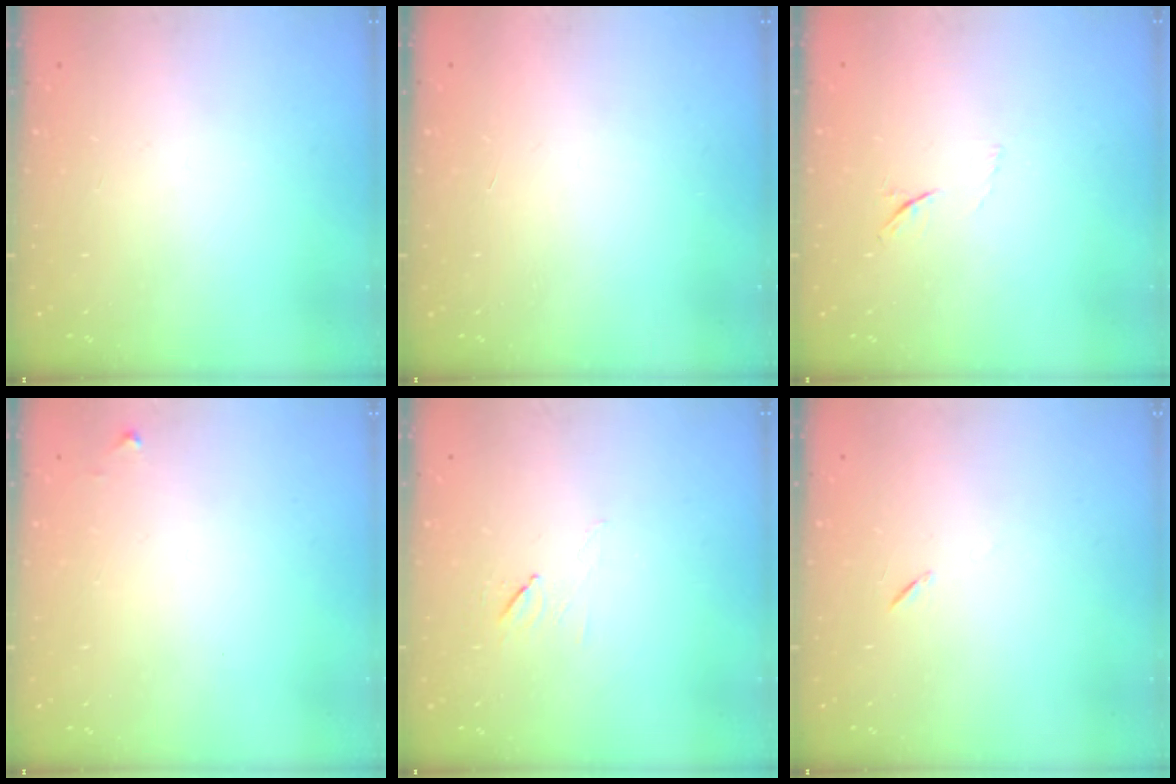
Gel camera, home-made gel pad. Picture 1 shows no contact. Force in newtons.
{"total": 1.5, "press": 1.5, "slide": 0.1}
{"total": 4.2, "press": 4.0, "slide": 1.4}
{"total": 3.9, "press": 3.9, "slide": 0.6}
{"total": 5.4, "press": 5.3, "slide": 1.0}
{"total": 5.8, "press": 5.4, "slide": 2.1}